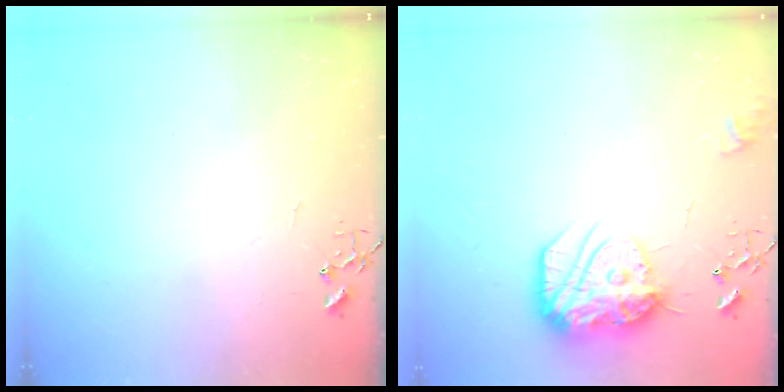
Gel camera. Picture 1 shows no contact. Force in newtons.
{"total": 16.5, "press": 16.5, "slide": 1.4}